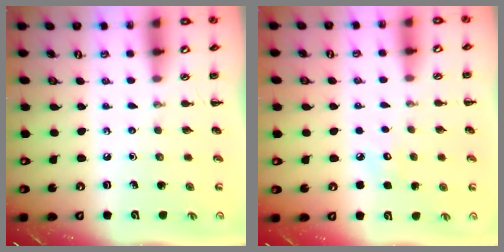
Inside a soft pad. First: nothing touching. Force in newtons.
{"total": 5.0, "press": 4.8, "slide": 1.2}